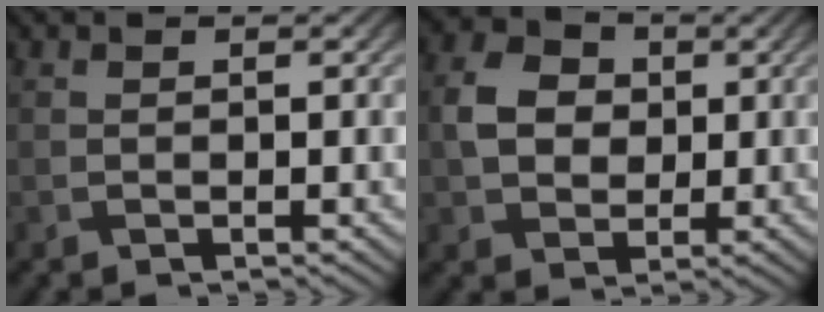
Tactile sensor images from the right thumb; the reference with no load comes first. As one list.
[{"total": 5.6, "force": [0.7, 4.7, 3.0], "torque": [-0.071, 0.007, 0.002]}]